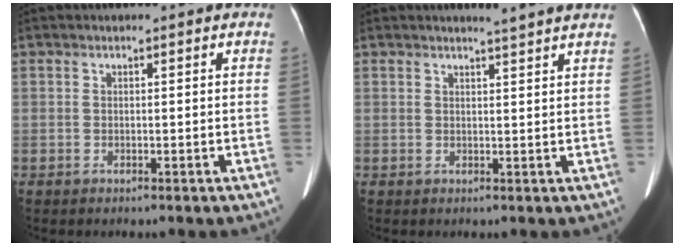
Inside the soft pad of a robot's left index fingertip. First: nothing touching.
{"total": 3.4, "force": [3.1, -0.7, 1.2], "torque": [-0.016, -0.003, 0.034]}